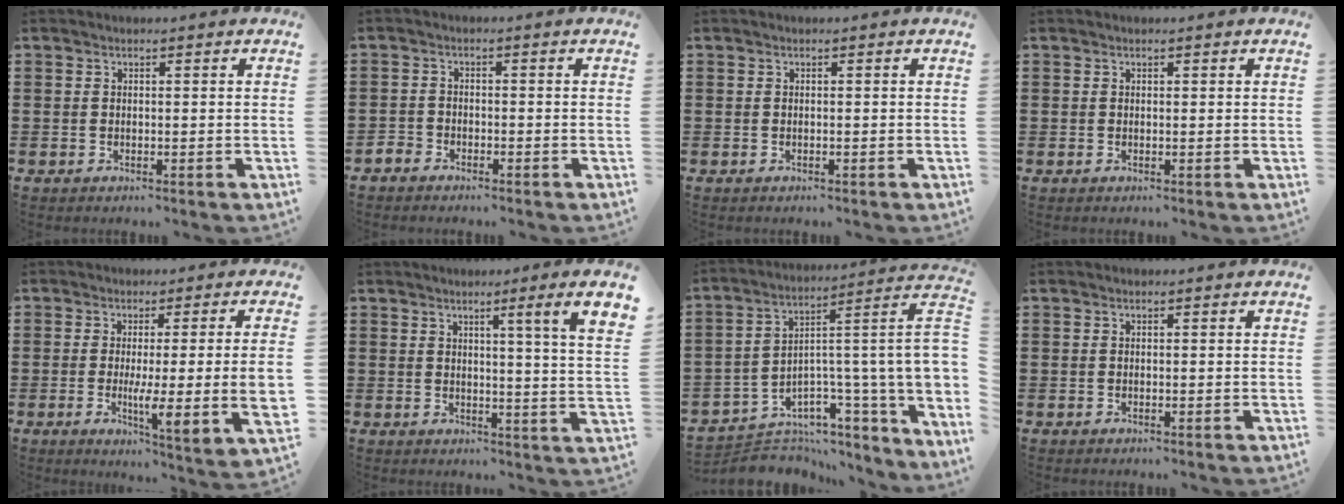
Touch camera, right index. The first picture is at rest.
{"total": 1.7, "force": [-1.5, 0.6, -0.1], "torque": [-0.004, 0.005, -0.034]}
{"total": 0.0}
{"total": 0.0}
{"total": 8.3, "force": [-0.4, 0.7, 8.3], "torque": [-0.134, -0.021, -0.009]}
{"total": 4.6, "force": [2.4, -1.1, 3.8], "torque": [-0.064, -0.020, 0.030]}
{"total": 6.2, "force": [0.0, 2.6, 5.6], "torque": [-0.110, -0.029, 0.000]}
{"total": 0.0}